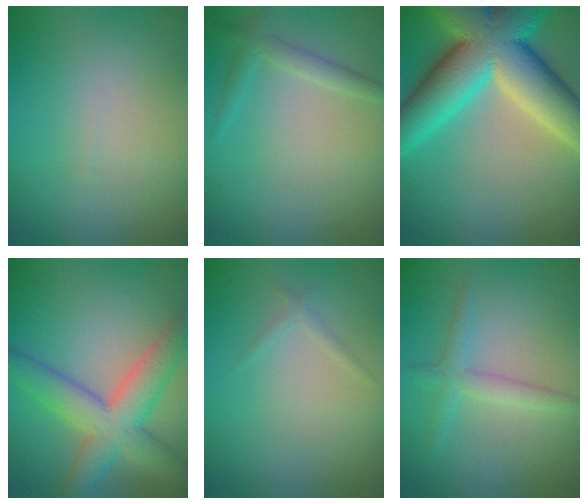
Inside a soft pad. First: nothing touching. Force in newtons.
{"total": 1.8, "press": 1.8, "slide": 0.0}
{"total": 13.6, "press": 13.5, "slide": 1.0}
{"total": 7.2, "press": 7.2, "slide": 0.5}
{"total": 0.7, "press": 0.7, "slide": 0.0}
{"total": 2.2, "press": 2.2, "slide": 0.1}